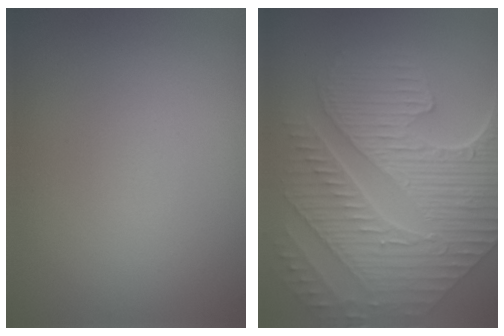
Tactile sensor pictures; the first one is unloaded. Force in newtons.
{"total": 10.3, "press": 7.1, "slide": 7.5}